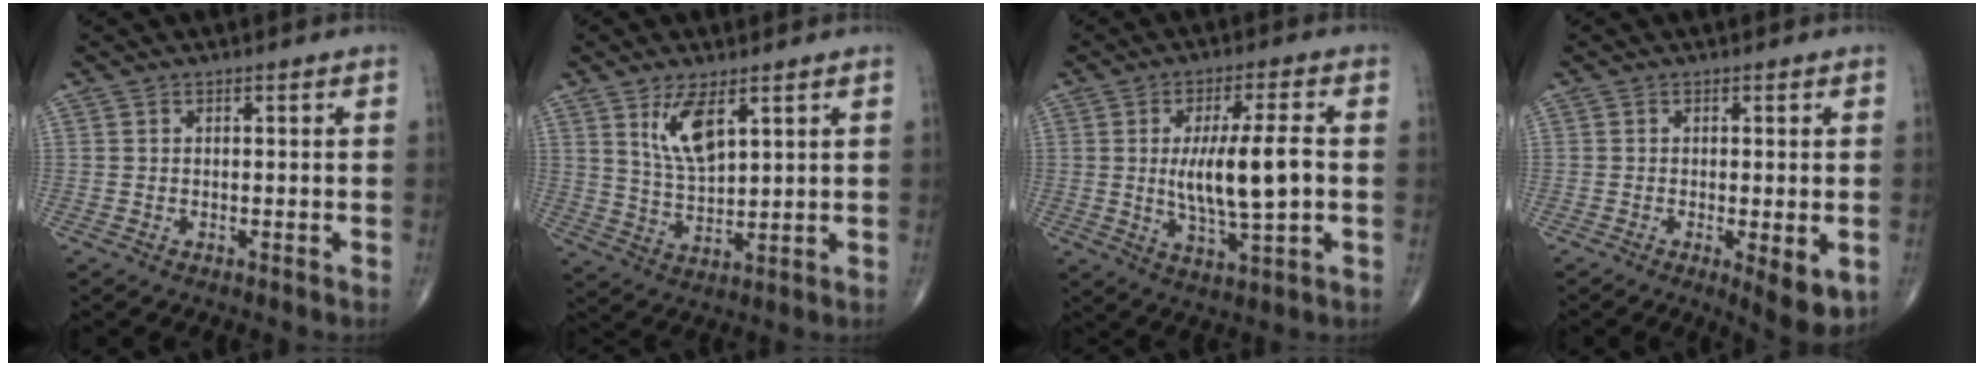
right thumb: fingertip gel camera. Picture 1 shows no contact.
{"total": 7.9, "force": [3.9, 3.0, 6.2], "torque": [-0.111, -0.027, 0.084]}
{"total": 12.5, "force": [0.2, 3.3, 12.1], "torque": [-0.217, -0.006, 0.007]}
{"total": 6.4, "force": [-1.6, 1.8, 6.0], "torque": [-0.086, -0.020, -0.021]}